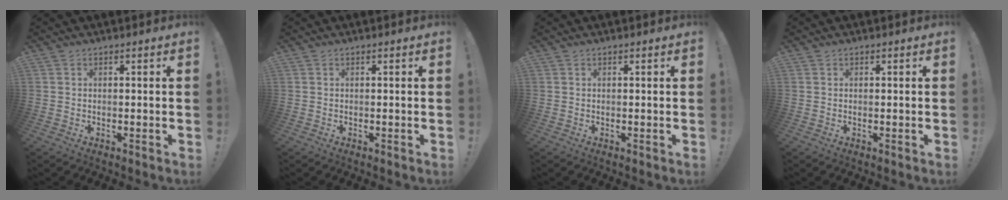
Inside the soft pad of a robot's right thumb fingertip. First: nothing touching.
{"total": 0.0}
{"total": 0.0}
{"total": 0.0}